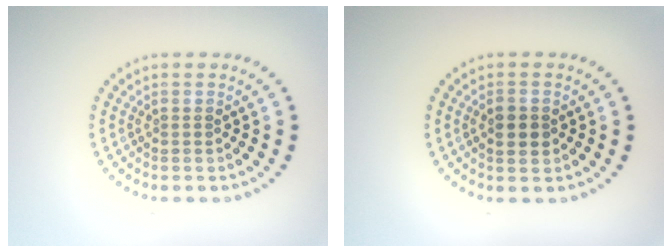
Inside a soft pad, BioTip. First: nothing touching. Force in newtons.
{"total": 2.3, "press": 2.3, "slide": 0.0}